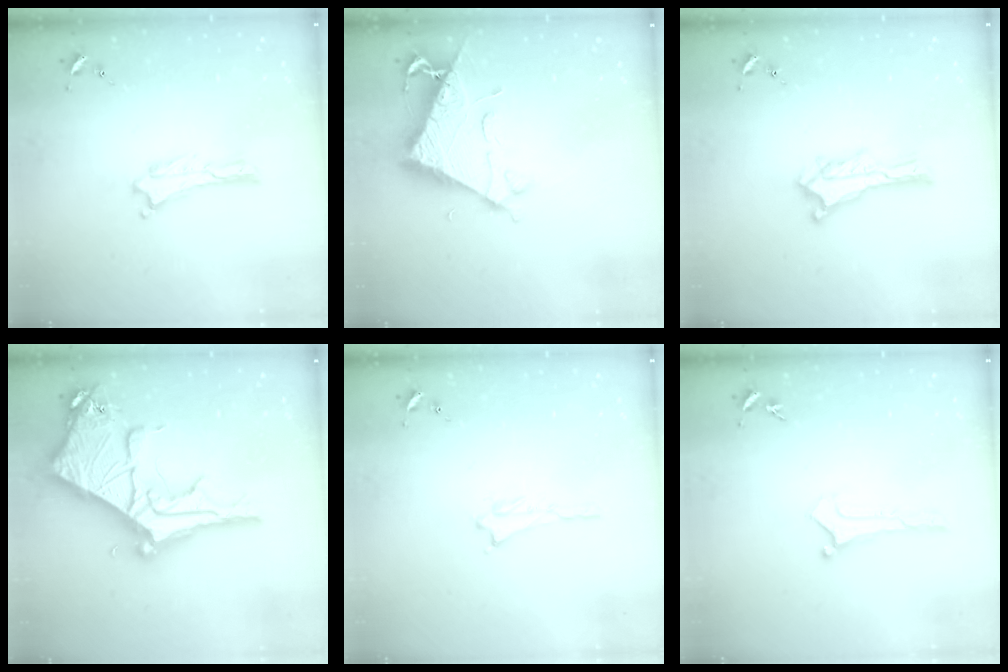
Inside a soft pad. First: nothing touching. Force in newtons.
{"total": 6.8, "press": 6.7, "slide": 0.6}
{"total": 1.4, "press": 1.4, "slide": 0.2}
{"total": 13.5, "press": 13.4, "slide": 1.4}
{"total": 0.7, "press": 0.7, "slide": 0.1}
{"total": 0.0}